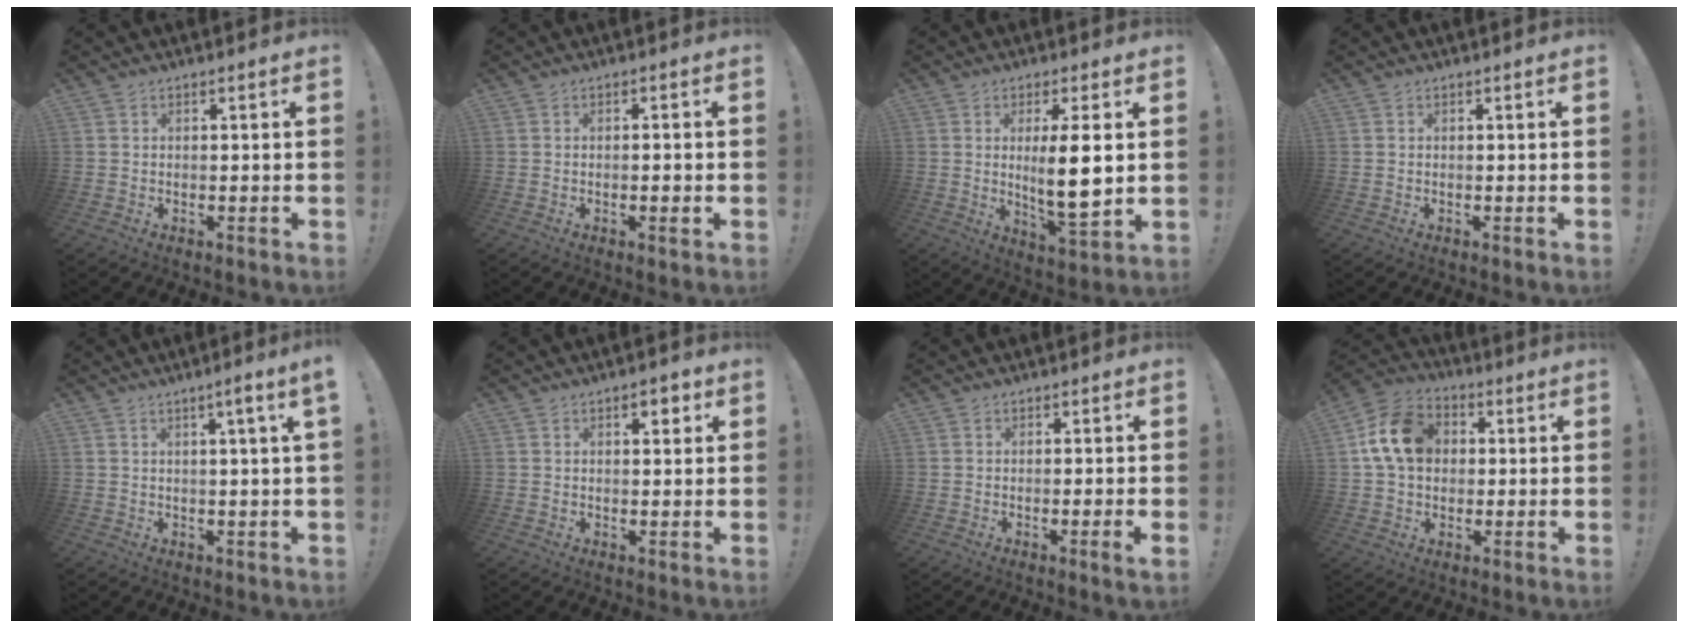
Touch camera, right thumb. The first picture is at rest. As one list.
[{"total": 2.1, "force": [-0.7, 0.3, 2.0], "torque": [-0.030, 0.001, -0.013]}, {"total": 10.9, "force": [1.3, 1.8, 10.6], "torque": [-0.188, -0.019, 0.014]}, {"total": 0.0}, {"total": 4.3, "force": [1.3, -0.7, 4.0], "torque": [-0.059, -0.008, 0.016]}, {"total": 3.2, "force": [1.4, 1.4, 2.4], "torque": [-0.020, -0.008, 0.017]}, {"total": 2.6, "force": [-0.7, -0.6, 2.4], "torque": [-0.047, -0.003, -0.012]}, {"total": 15.0, "force": [2.8, 11.7, 8.9], "torque": [-0.144, 0.010, 0.060]}]